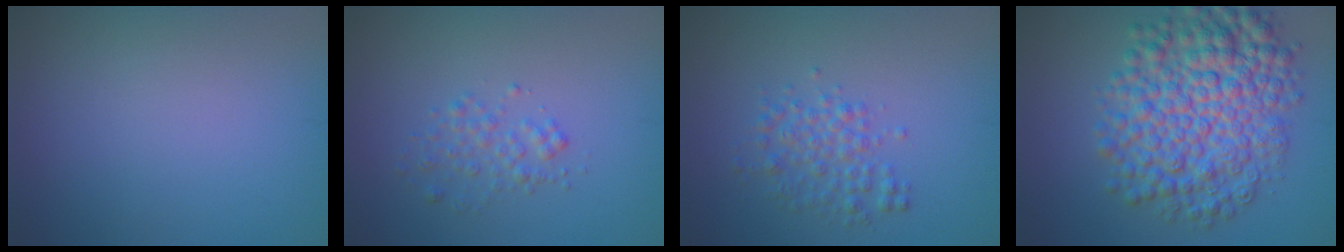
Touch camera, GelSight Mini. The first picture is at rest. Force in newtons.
{"total": 1.6, "press": 1.6, "slide": 0.1}
{"total": 2.5, "press": 2.5, "slide": 0.0}
{"total": 9.1, "press": 9.1, "slide": 0.2}